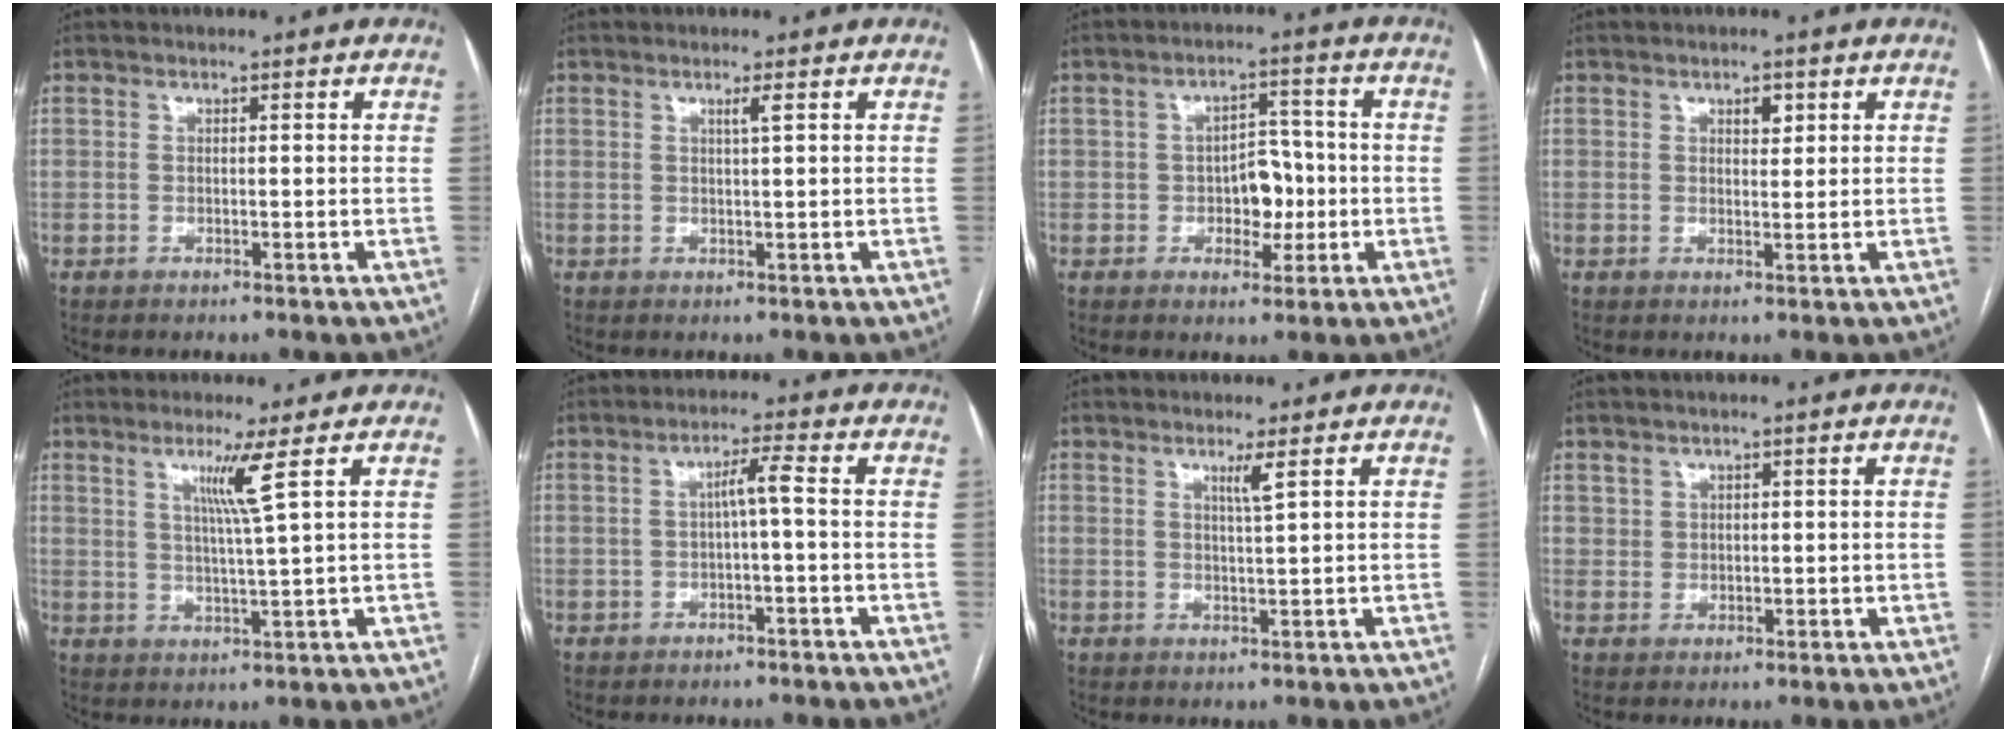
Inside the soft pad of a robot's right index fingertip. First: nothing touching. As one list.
[{"total": 1.6, "force": [0.6, -0.3, 1.4], "torque": [-0.028, -0.003, 0.011]}, {"total": 5.9, "force": [-0.9, 3.8, 4.4], "torque": [-0.063, 0.017, -0.010]}, {"total": 2.2, "force": [1.1, 1.0, 1.6], "torque": [-0.026, -0.002, 0.017]}, {"total": 5.1, "force": [2.5, -1.7, 4.2], "torque": [-0.080, -0.014, 0.049]}, {"total": 3.1, "force": [-0.2, -0.1, 3.1], "torque": [-0.055, 0.009, -0.002]}, {"total": 2.2, "force": [1.2, -0.6, 1.7], "torque": [-0.033, -0.012, 0.023]}, {"total": 1.7, "force": [1.0, 1.3, 0.3], "torque": [0.000, 0.000, 0.016]}]